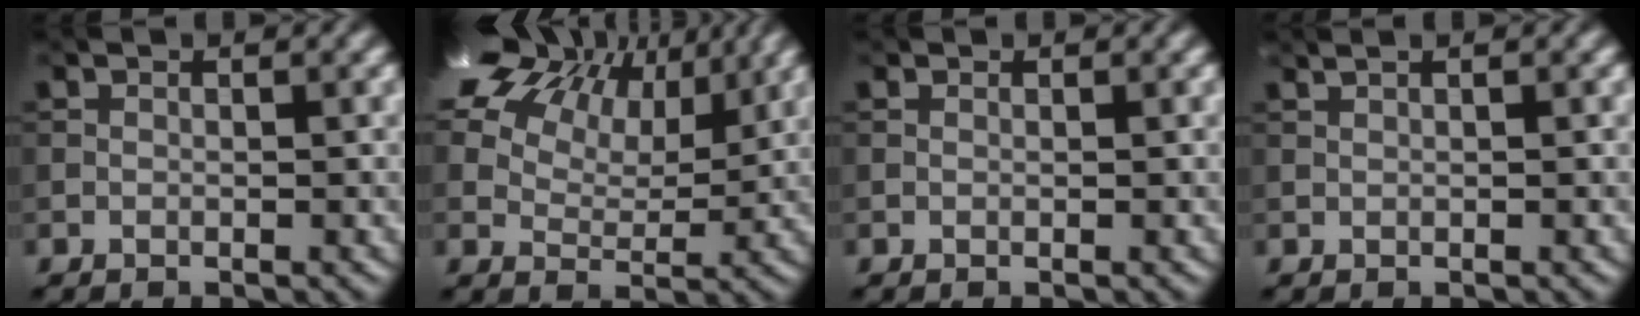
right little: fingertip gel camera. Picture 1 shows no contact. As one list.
[{"total": 13.3, "force": [8.0, 7.8, 7.2], "torque": [-0.167, 0.026, 0.159]}, {"total": 0.8, "force": [-0.1, -0.5, -0.6], "torque": [0.002, -0.016, 0.010]}, {"total": 1.8, "force": [1.2, 0.7, 1.1], "torque": [-0.019, 0.013, 0.019]}]